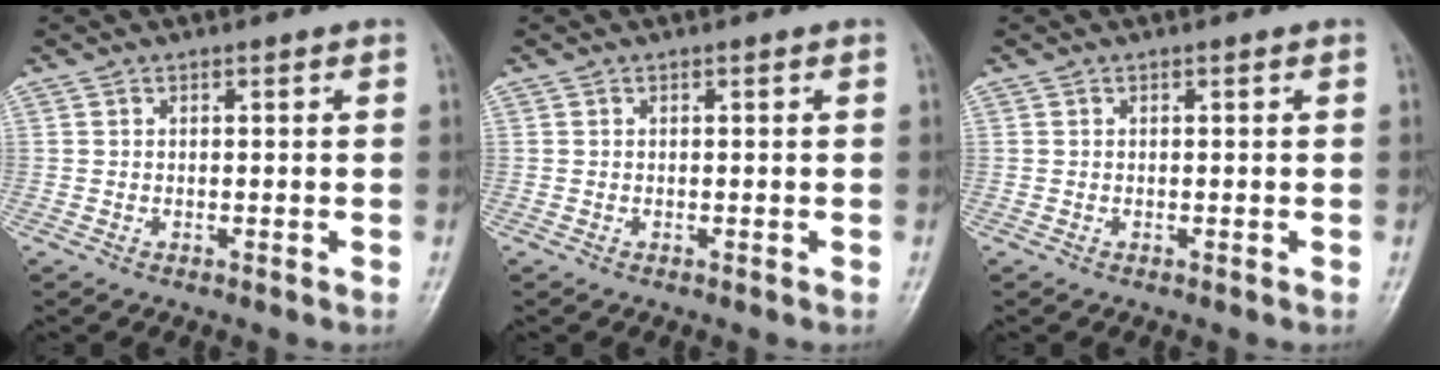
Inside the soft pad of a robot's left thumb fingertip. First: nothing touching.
{"total": 0.0}
{"total": 0.0}